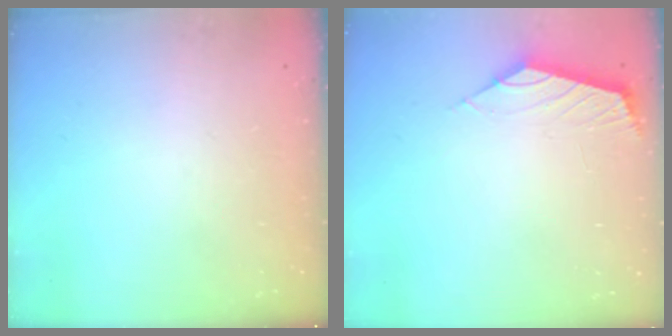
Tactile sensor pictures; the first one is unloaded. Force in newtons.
{"total": 2.1, "press": 2.1, "slide": 0.5}